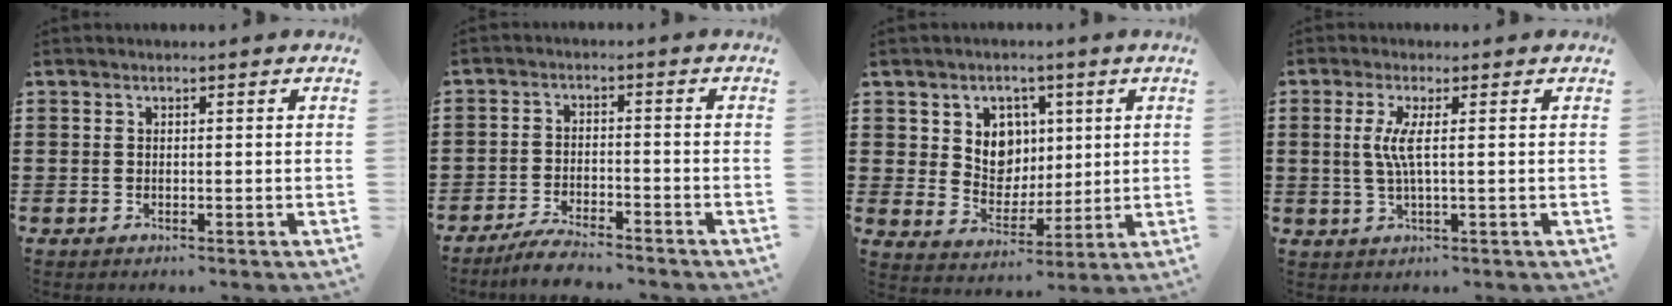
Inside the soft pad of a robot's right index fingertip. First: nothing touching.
{"total": 4.2, "force": [-4.0, 0.2, 1.2], "torque": [-0.029, 0.001, -0.080]}
{"total": 6.4, "force": [2.0, 5.7, 2.1], "torque": [-0.054, 0.006, 0.033]}
{"total": 4.2, "force": [0.4, 0.1, 4.2], "torque": [-0.094, -0.011, 0.000]}